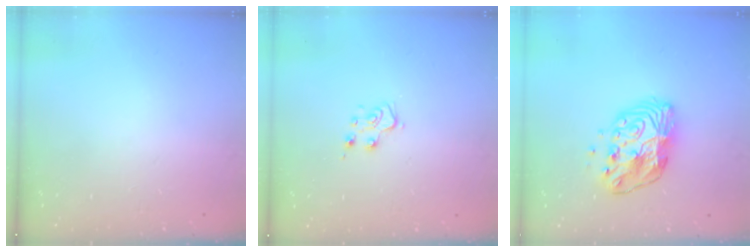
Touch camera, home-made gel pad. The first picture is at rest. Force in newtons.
{"total": 6.2, "press": 6.1, "slide": 0.8}
{"total": 11.9, "press": 11.9, "slide": 0.8}